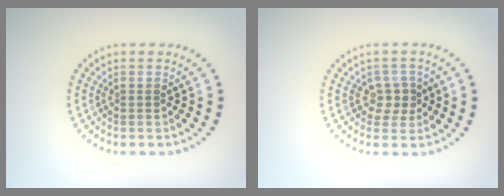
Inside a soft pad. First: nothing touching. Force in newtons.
{"total": 2.1, "press": 1.9, "slide": 1.0}